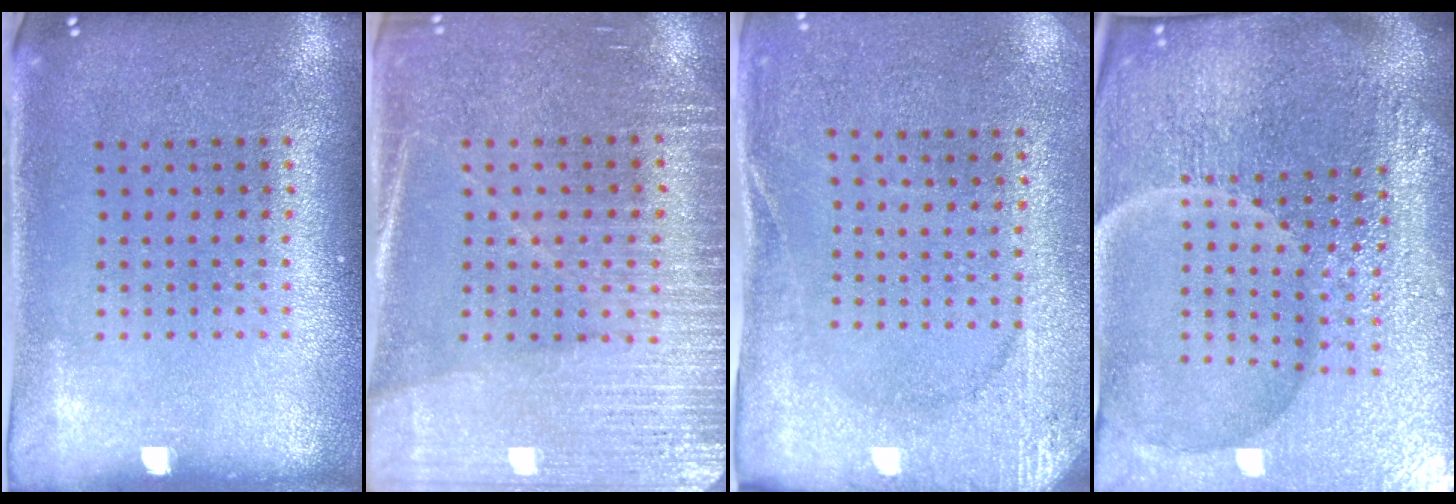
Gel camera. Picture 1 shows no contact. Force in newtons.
{"total": 3.3, "press": 3.0, "slide": 1.2}
{"total": 2.6, "press": 2.4, "slide": 0.9}
{"total": 7.1, "press": 6.3, "slide": 3.3}